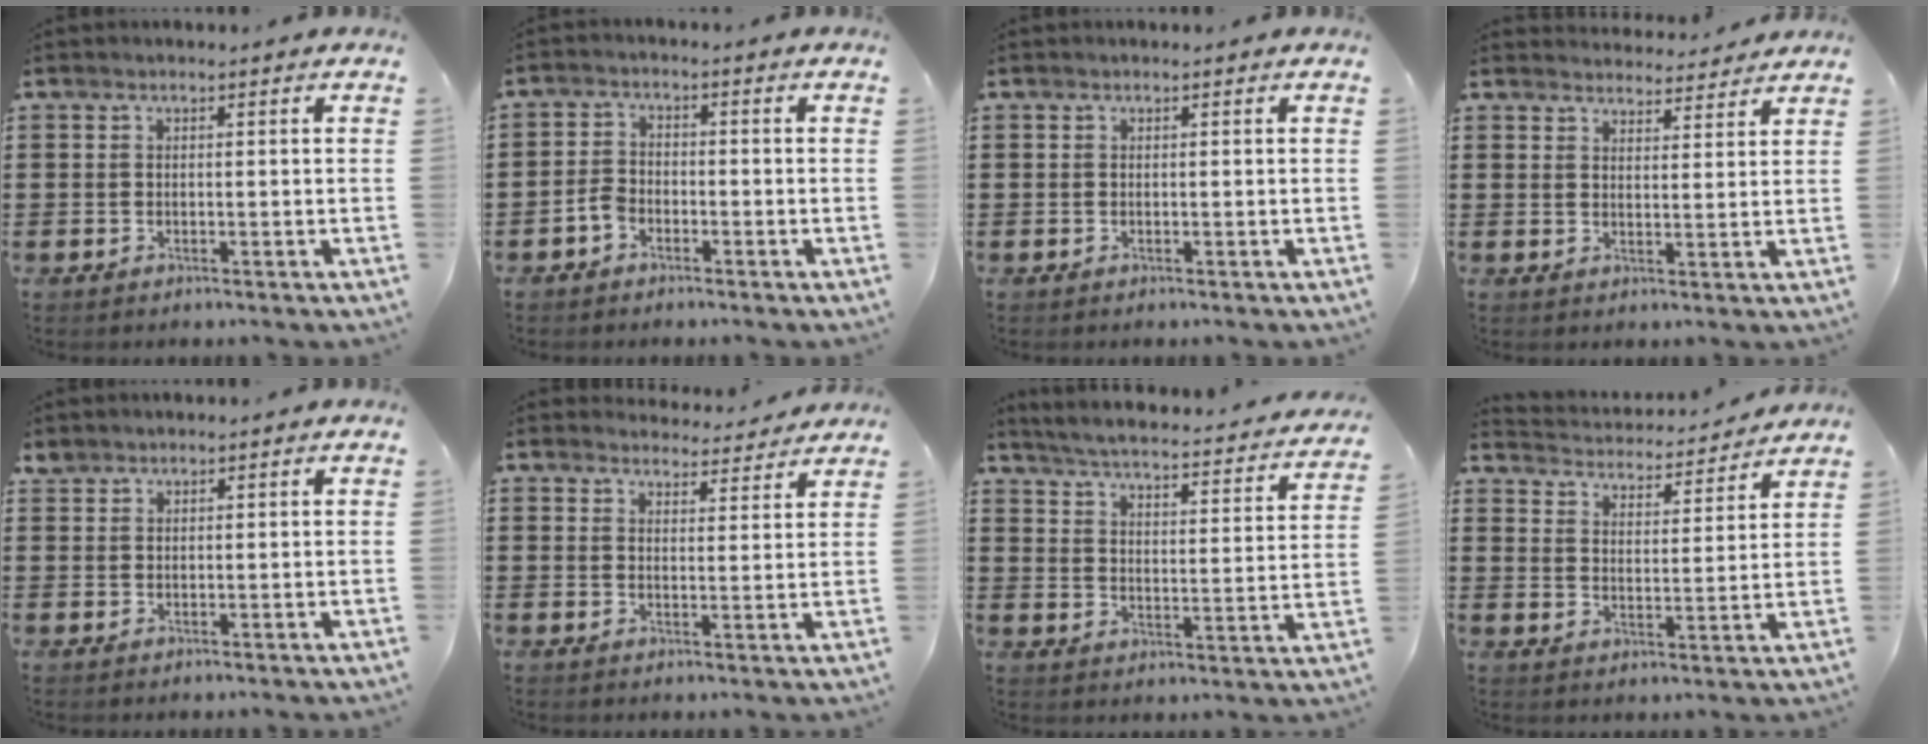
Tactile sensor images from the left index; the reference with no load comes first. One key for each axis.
{"total": 2.8, "fx": -1.7, "fy": 1.7, "fz": 1.4, "tx": -0.043, "ty": 0.002, "tz": -0.039}
{"total": 0.0}
{"total": 3.6, "fx": 3.6, "fy": 0.5, "fz": 0.1, "tx": -0.005, "ty": -0.019, "tz": 0.065}
{"total": 1.5, "fx": 1.3, "fy": 0.6, "fz": 0.3, "tx": -0.009, "ty": 0.002, "tz": 0.027}
{"total": 4.0, "fx": 3.9, "fy": 0.6, "fz": 0.4, "tx": -0.013, "ty": -0.020, "tz": 0.070}
{"total": 3.4, "fx": 3.1, "fy": -0.3, "fz": 1.2, "tx": -0.043, "ty": -0.030, "tz": 0.043}
{"total": 3.8, "fx": 3.8, "fy": 0.1, "fz": 0.0, "tx": -0.025, "ty": -0.033, "tz": 0.060}